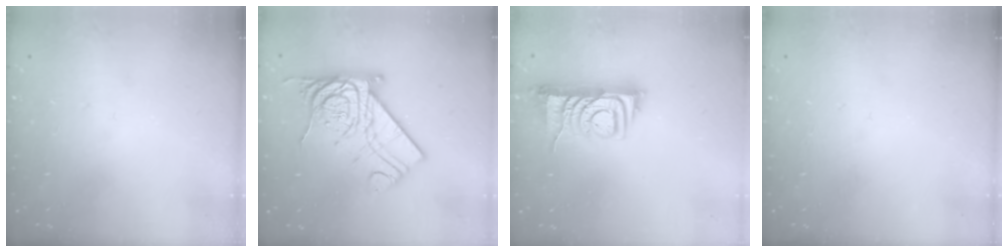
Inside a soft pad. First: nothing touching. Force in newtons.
{"total": 16.9, "press": 16.9, "slide": 1.2}
{"total": 7.9, "press": 7.9, "slide": 1.0}
{"total": 0.0}